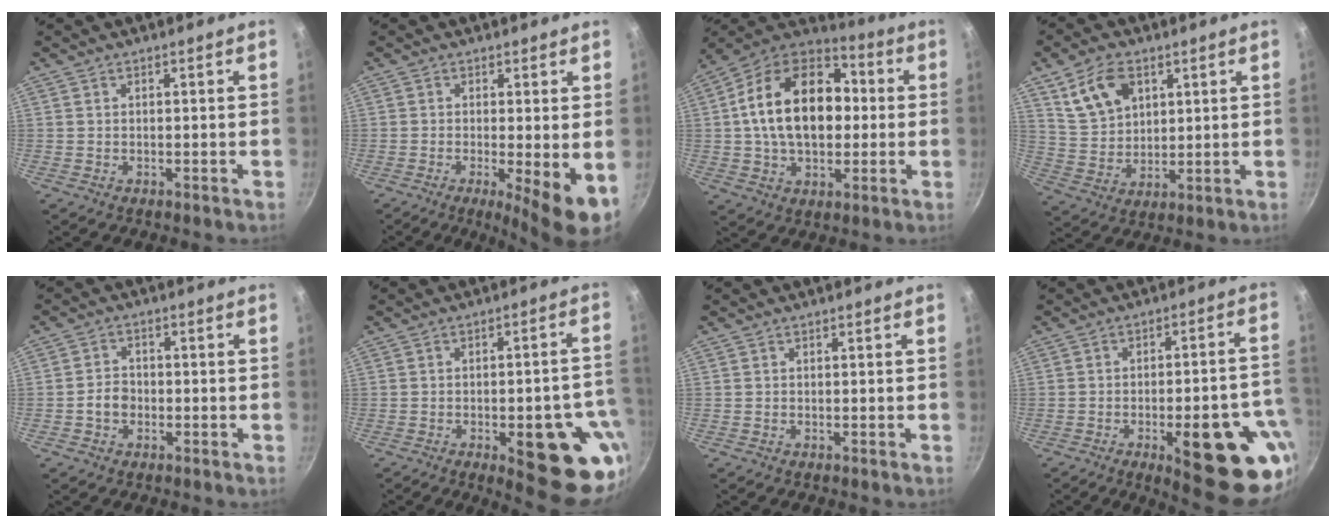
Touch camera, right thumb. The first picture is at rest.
{"total": 7.4, "force": [-1.2, 1.4, 7.1], "torque": [-0.102, -0.012, -0.012]}
{"total": 22.0, "force": [1.4, 14.7, 16.3], "torque": [-0.245, 0.035, 0.010]}
{"total": 10.8, "force": [5.0, 7.0, 6.4], "torque": [-0.097, -0.017, 0.106]}
{"total": 3.6, "force": [-1.2, 2.8, 1.8], "torque": [-0.017, 0.017, -0.024]}
{"total": 17.9, "force": [-6.3, 6.7, 15.4], "torque": [-0.127, 0.018, -0.073]}
{"total": 0.0}
{"total": 21.4, "force": [-8.3, 7.4, 18.3], "torque": [-0.170, 0.022, -0.101]}